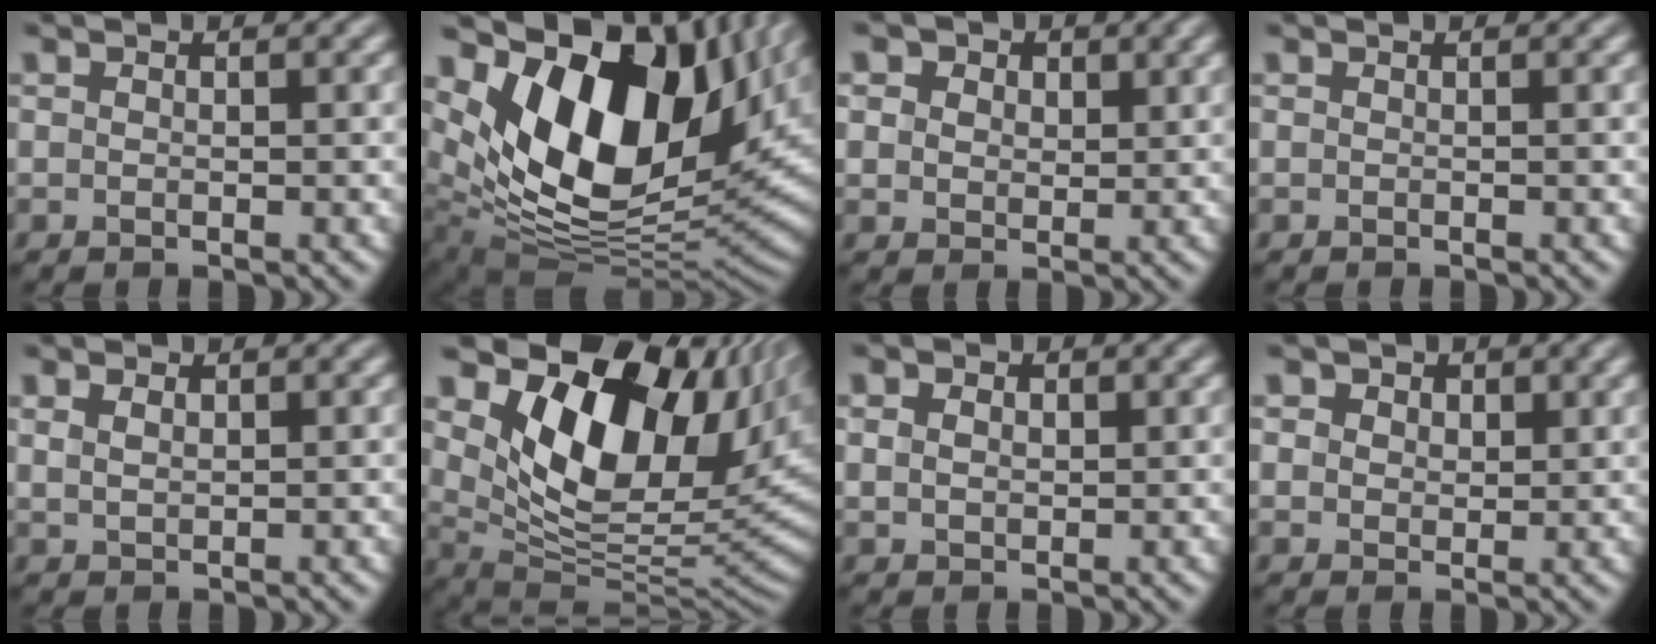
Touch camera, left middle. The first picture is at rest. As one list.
[{"total": 16.9, "force": [6.6, 9.6, 12.3], "torque": [-0.211, 0.004, 0.117]}, {"total": 6.0, "force": [3.3, 4.3, 2.5], "torque": [-0.058, 0.010, 0.045]}, {"total": 0.0}, {"total": 1.6, "force": [0.8, 1.0, 0.9], "torque": [-0.014, 0.003, 0.017]}, {"total": 14.4, "force": [6.0, 8.5, 9.9], "torque": [-0.155, 0.010, 0.108]}, {"total": 2.9, "force": [1.3, 2.2, 1.5], "torque": [-0.030, 0.011, 0.010]}, {"total": 3.9, "force": [2.3, 2.7, 1.6], "torque": [-0.040, 0.006, 0.029]}]